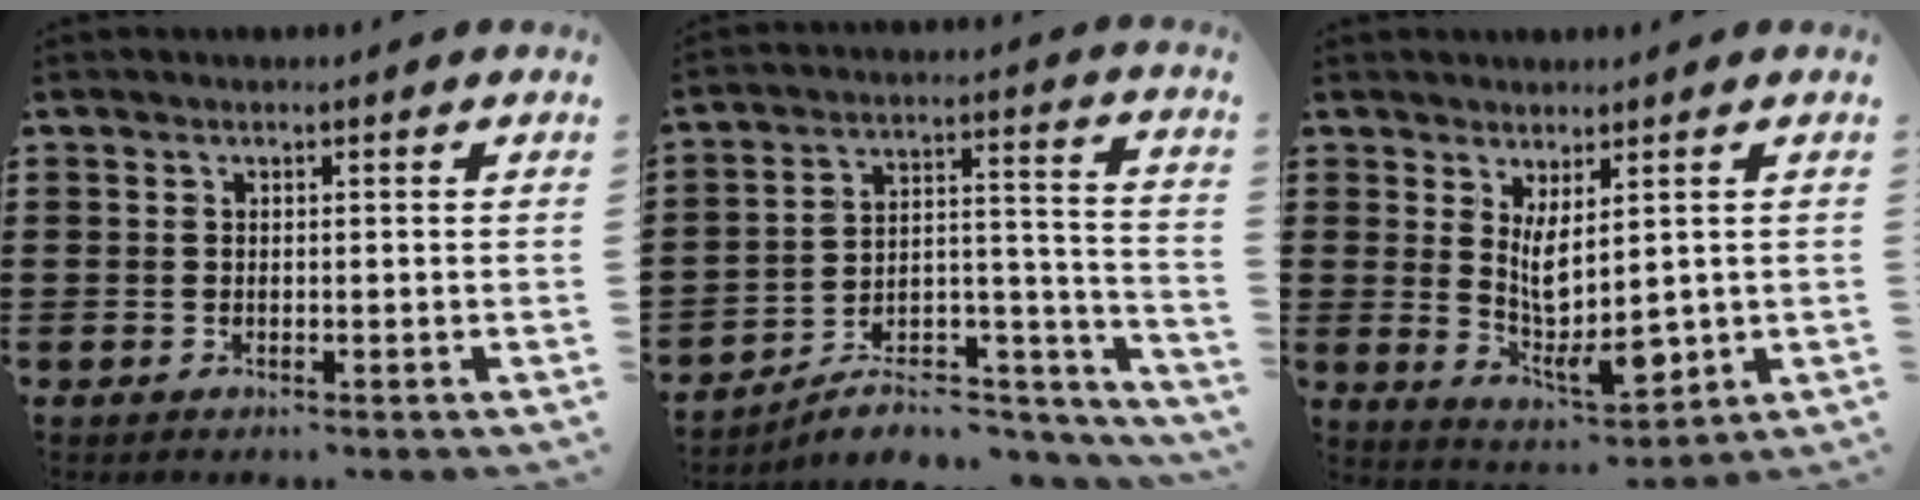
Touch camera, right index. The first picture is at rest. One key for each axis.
{"total": 7.4, "fx": -6.1, "fy": 2.8, "fz": 3.1, "tx": -0.042, "ty": 0.016, "tz": -0.113}
{"total": 6.9, "fx": 0.8, "fy": 2.5, "fz": 6.4, "tx": -0.129, "ty": -0.023, "tz": 0.012}